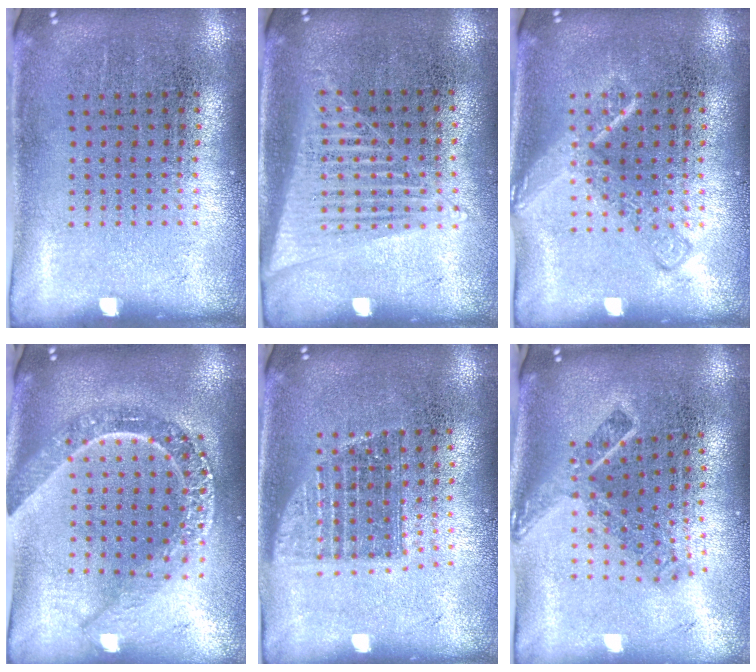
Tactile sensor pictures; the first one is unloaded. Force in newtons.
{"total": 1.4, "press": 1.3, "slide": 0.6}
{"total": 2.1, "press": 2.1, "slide": 0.3}
{"total": 2.4, "press": 2.0, "slide": 1.3}
{"total": 1.3, "press": 1.1, "slide": 0.7}
{"total": 2.1, "press": 1.4, "slide": 1.5}